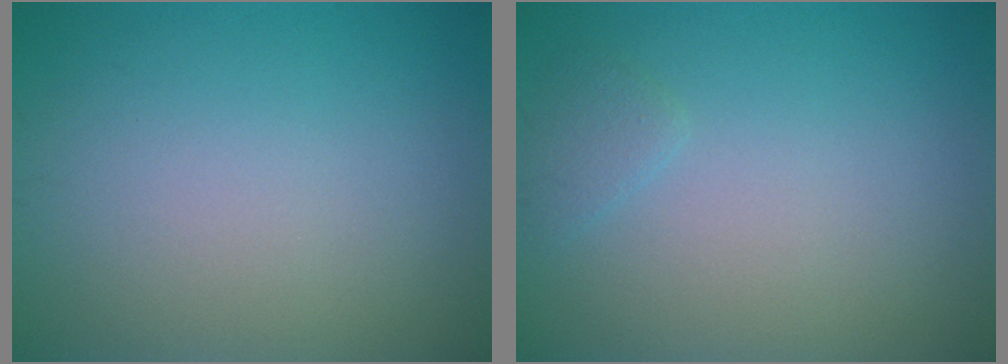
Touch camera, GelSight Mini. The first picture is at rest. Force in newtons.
{"total": 1.0, "press": 1.0, "slide": 0.1}